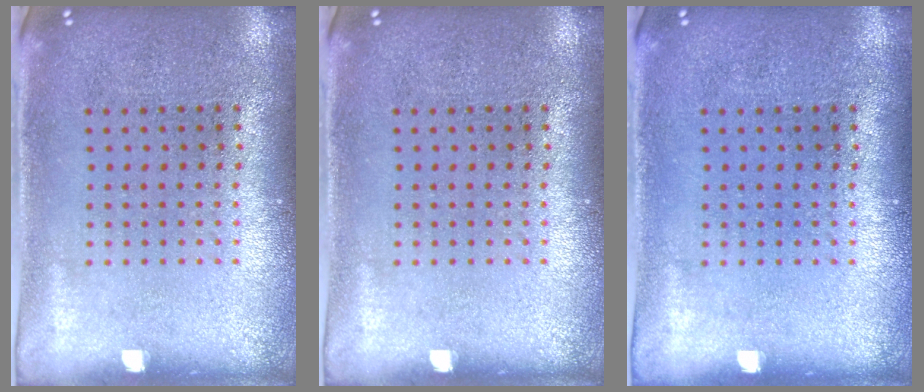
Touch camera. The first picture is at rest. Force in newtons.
{"total": 0.0}
{"total": 0.0}